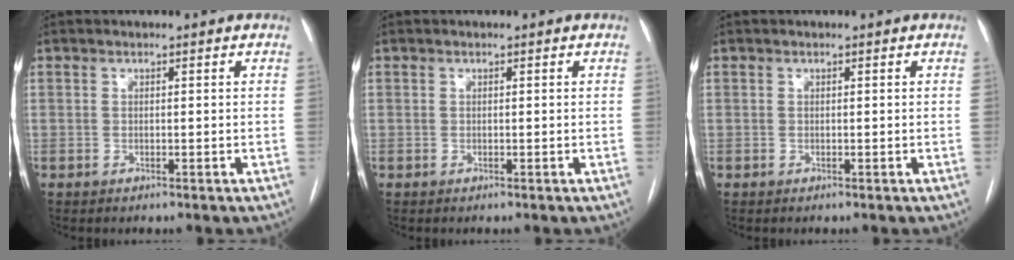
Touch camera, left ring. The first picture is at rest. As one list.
[{"total": 0.0}, {"total": 0.0}]